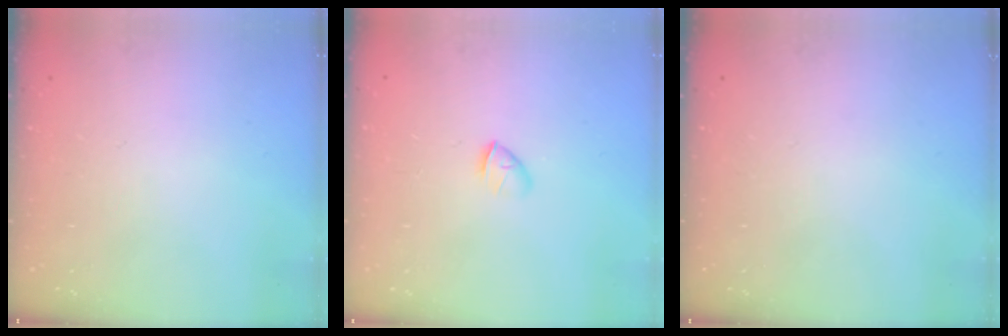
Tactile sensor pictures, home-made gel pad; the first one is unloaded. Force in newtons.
{"total": 2.6, "press": 2.5, "slide": 0.8}
{"total": 0.0}